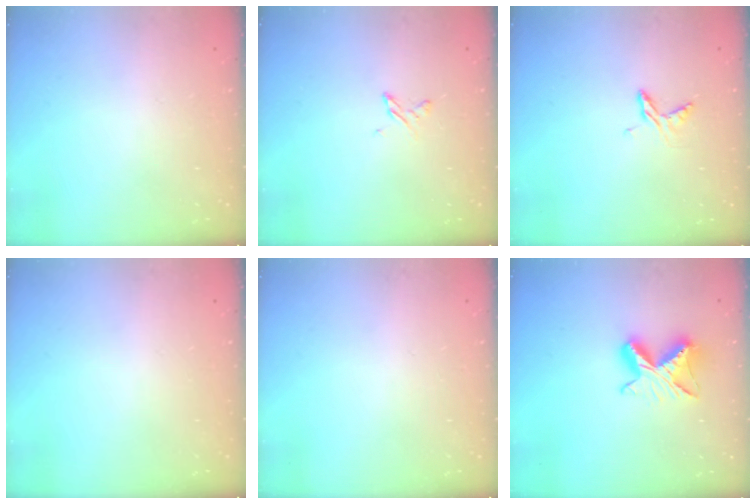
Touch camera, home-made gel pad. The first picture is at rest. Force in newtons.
{"total": 3.0, "press": 2.9, "slide": 0.4}
{"total": 4.6, "press": 4.5, "slide": 0.4}
{"total": 0.0}
{"total": 0.0}
{"total": 9.8, "press": 9.8, "slide": 1.1}